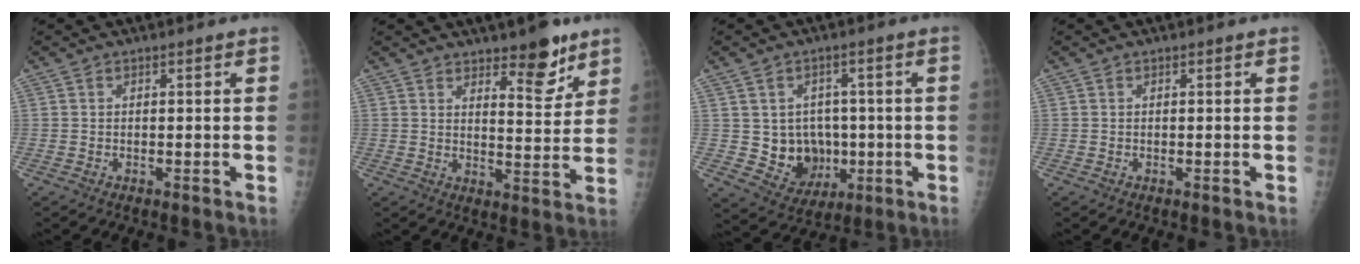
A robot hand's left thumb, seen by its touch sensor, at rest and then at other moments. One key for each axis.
{"total": 8.1, "fx": 5.7, "fy": 3.1, "fz": 4.8, "tx": -0.041, "ty": -0.043, "tz": 0.083}
{"total": 9.2, "fx": -0.4, "fy": 8.1, "fz": 4.3, "tx": -0.022, "ty": -0.001, "tz": 0.013}
{"total": 0.0}